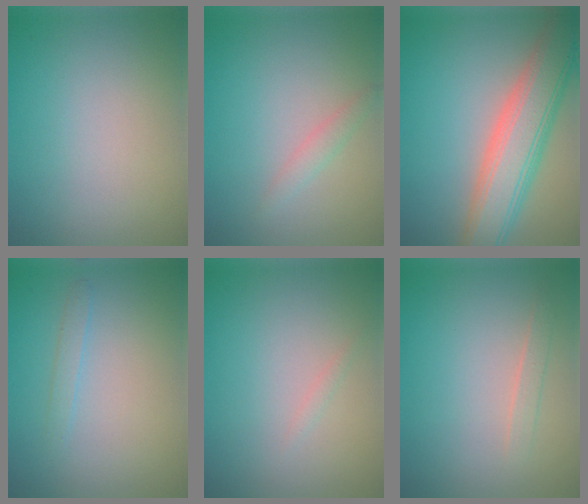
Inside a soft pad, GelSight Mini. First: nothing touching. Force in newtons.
{"total": 1.3, "press": 1.3, "slide": 0.0}
{"total": 8.5, "press": 8.5, "slide": 0.3}
{"total": 1.0, "press": 1.0, "slide": 0.0}
{"total": 0.6, "press": 0.6, "slide": 0.1}
{"total": 1.1, "press": 1.1, "slide": 0.1}